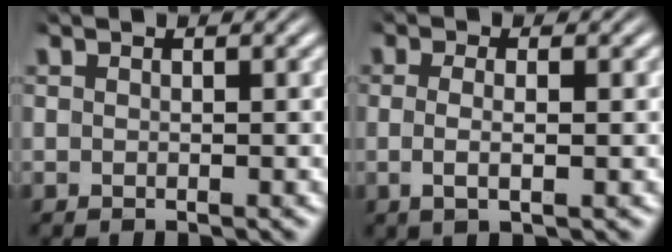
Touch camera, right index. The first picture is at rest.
{"total": 2.4, "force": [-0.3, 0.5, 2.4], "torque": [-0.053, -0.011, 0.001]}